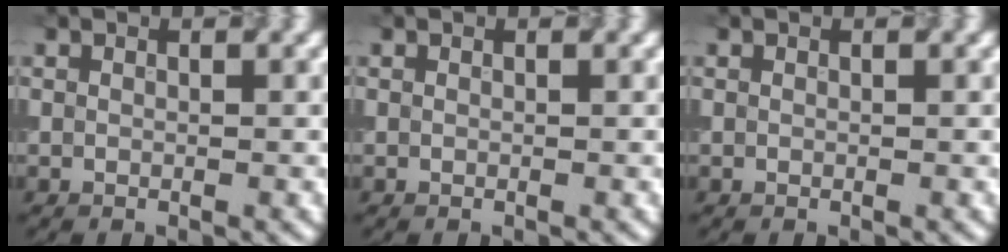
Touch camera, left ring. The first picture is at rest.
{"total": 0.0}
{"total": 0.0}